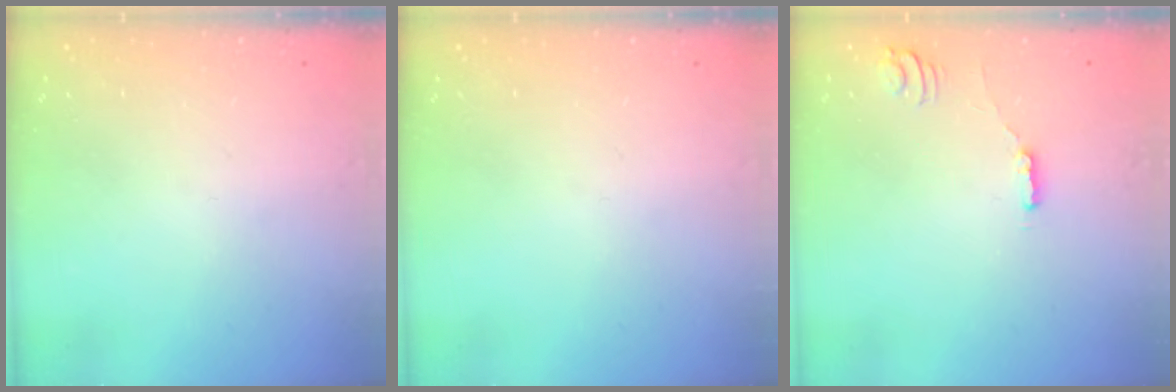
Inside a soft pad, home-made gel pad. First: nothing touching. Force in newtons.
{"total": 0.0}
{"total": 0.9, "press": 0.9, "slide": 0.3}